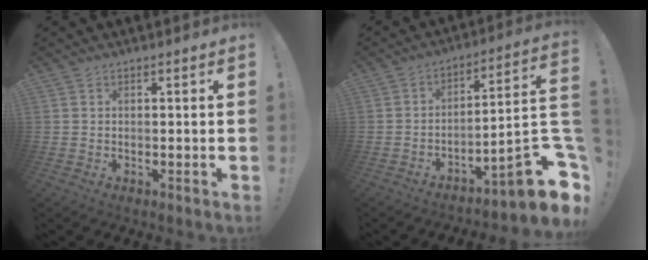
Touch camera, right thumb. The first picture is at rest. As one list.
[{"total": 13.7, "force": [-8.1, 2.9, 10.7], "torque": [-0.099, 0.026, -0.133]}]